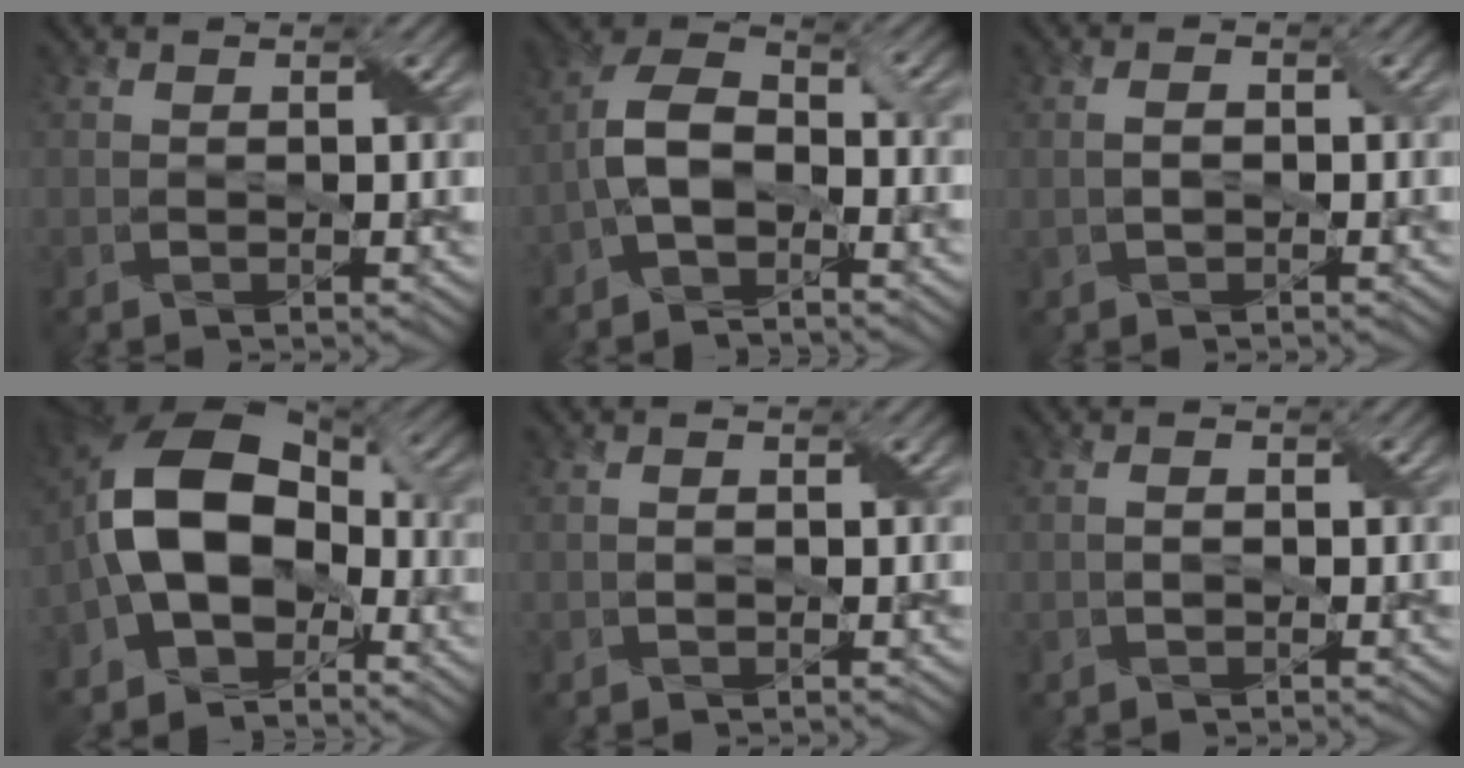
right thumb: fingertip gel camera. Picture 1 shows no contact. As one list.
[{"total": 6.9, "force": [-2.7, 3.9, 5.1], "torque": [-0.108, 0.016, -0.064]}, {"total": 2.1, "force": [-0.3, 1.3, 1.6], "torque": [-0.030, 0.006, -0.005]}, {"total": 14.7, "force": [-4.0, 10.0, 10.0], "torque": [-0.193, -0.002, -0.087]}, {"total": 0.9, "force": [-0.2, 0.7, 0.6], "torque": [-0.010, 0.000, -0.002]}, {"total": 1.2, "force": [-0.3, 0.9, 0.8], "torque": [-0.015, 0.004, -0.003]}]